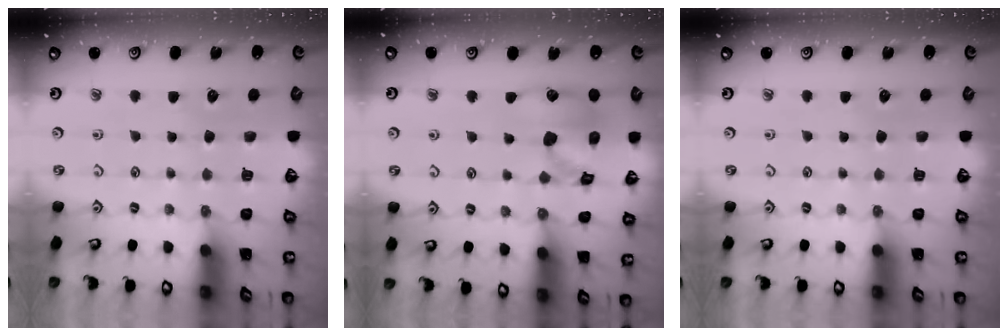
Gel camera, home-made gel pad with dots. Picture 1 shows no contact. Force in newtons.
{"total": 15.4, "press": 15.2, "slide": 2.1}
{"total": 0.0}